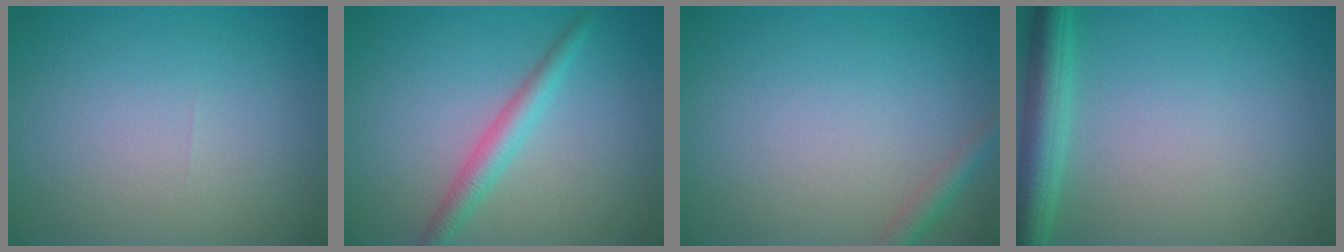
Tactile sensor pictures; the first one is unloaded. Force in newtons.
{"total": 2.7, "press": 2.7, "slide": 0.1}
{"total": 1.6, "press": 1.6, "slide": 0.1}
{"total": 4.0, "press": 4.0, "slide": 0.2}